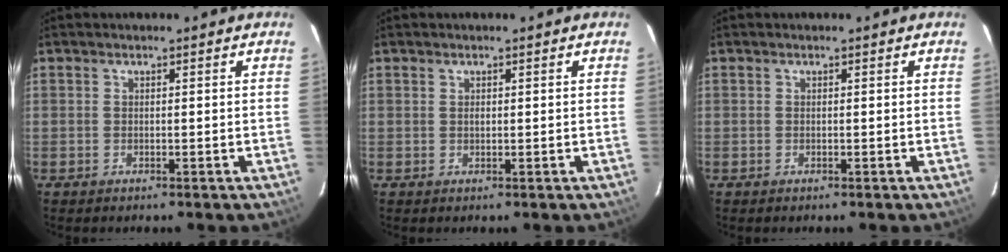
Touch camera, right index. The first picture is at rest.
{"total": 0.5, "force": [0.2, 0.4, 0.3], "torque": [-0.006, 0.001, 0.006]}
{"total": 0.0}